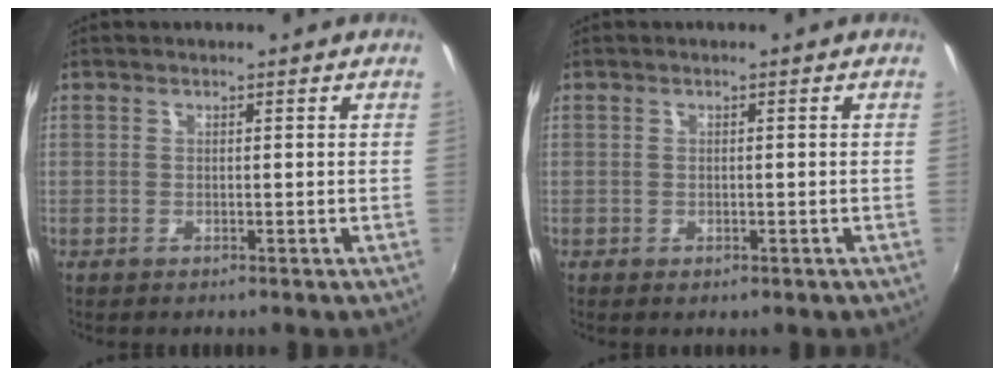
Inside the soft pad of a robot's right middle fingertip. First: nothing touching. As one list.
[{"total": 0.9, "force": [-0.5, 0.6, 0.4], "torque": [-0.007, -0.005, -0.010]}]